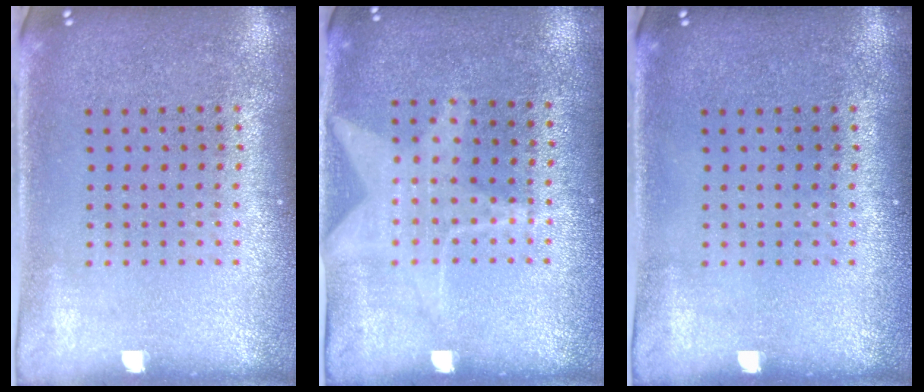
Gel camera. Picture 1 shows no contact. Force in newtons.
{"total": 1.2, "press": 1.2, "slide": 0.2}
{"total": 0.0}